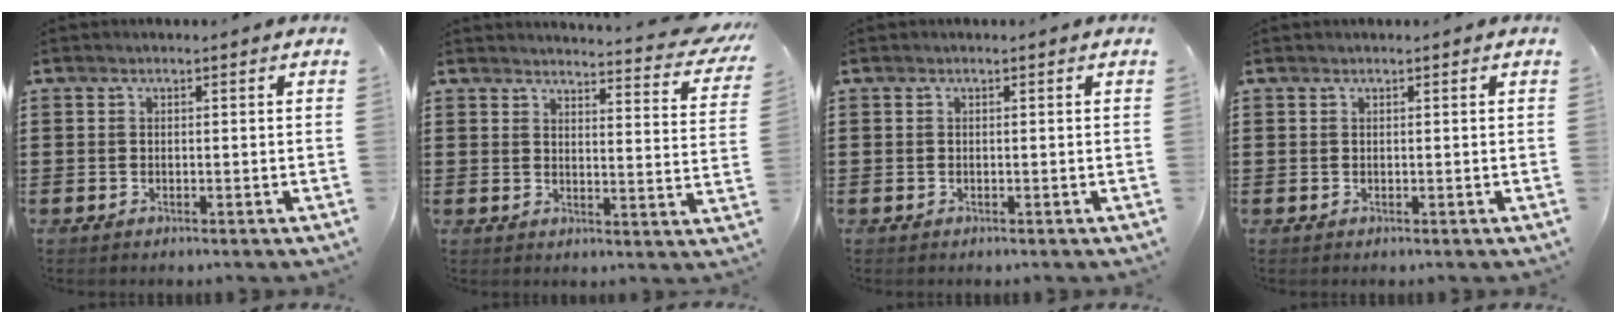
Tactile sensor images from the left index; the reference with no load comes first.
{"total": 4.1, "force": [3.9, 0.1, 1.4], "torque": [-0.028, -0.032, 0.063]}
{"total": 0.0}
{"total": 0.0}